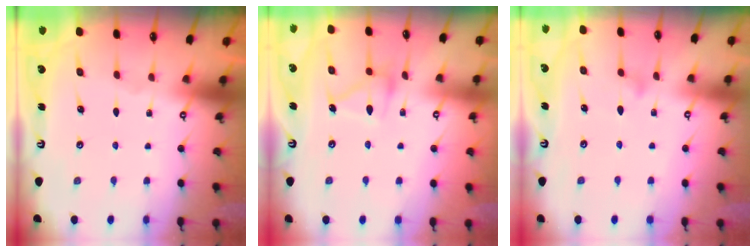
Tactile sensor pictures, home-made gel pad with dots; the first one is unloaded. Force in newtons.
{"total": 12.3, "press": 12.3, "slide": 0.7}
{"total": 8.6, "press": 8.6, "slide": 0.6}